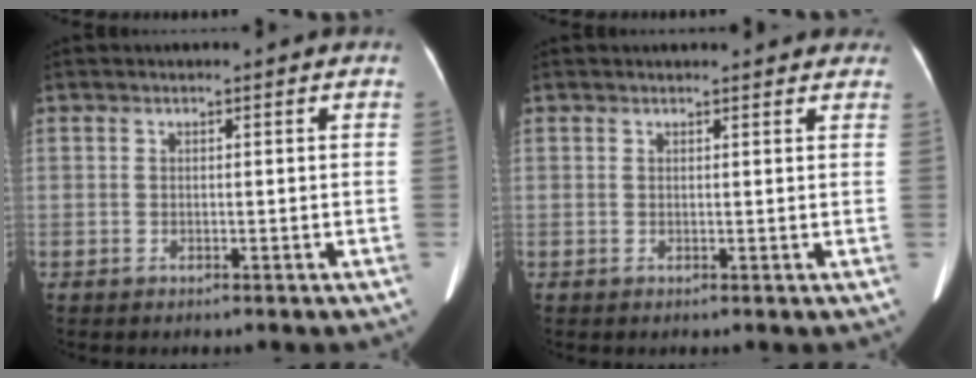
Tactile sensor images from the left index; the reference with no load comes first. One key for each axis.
{"total": 7.0, "fx": 6.4, "fy": 1.9, "fz": 1.9, "tx": -0.013, "ty": 0.018, "tz": 0.061}